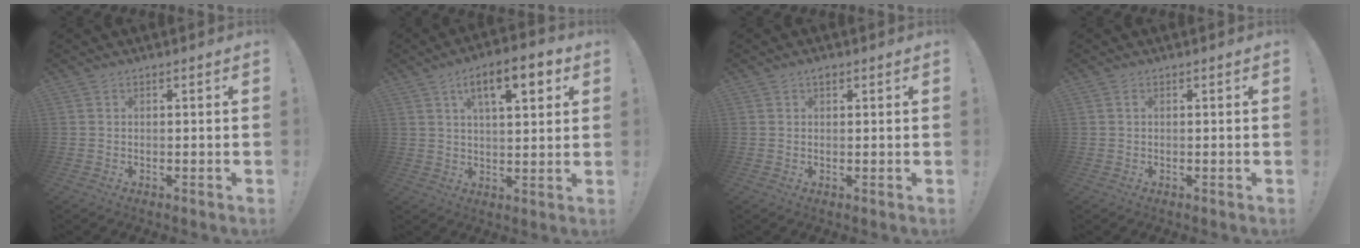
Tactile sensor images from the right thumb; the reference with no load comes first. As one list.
[{"total": 12.0, "force": [5.1, 4.3, 9.9], "torque": [-0.145, -0.009, 0.081]}, {"total": 1.4, "force": [1.1, 0.5, 0.6], "torque": [-0.005, -0.001, 0.019]}, {"total": 0.5, "force": [0.1, 0.2, 0.5], "torque": [-0.014, 0.004, 0.002]}]